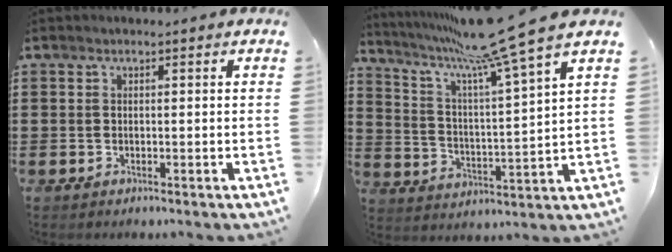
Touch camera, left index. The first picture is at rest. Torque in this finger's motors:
{"motor_torque": [1.11, -1.03, 0.36, 0.21]}